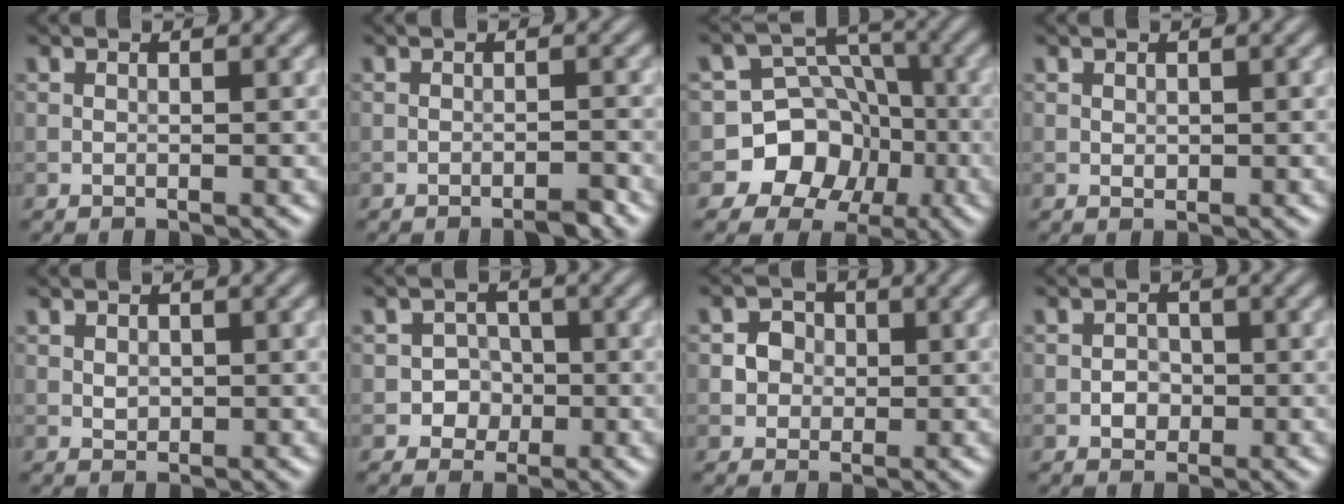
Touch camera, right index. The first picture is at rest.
{"total": 1.5, "force": [-1.2, 0.2, 0.8], "torque": [-0.008, 0.002, -0.019]}
{"total": 9.0, "force": [-3.7, 8.0, 2.0], "torque": [-0.014, 0.004, -0.092]}
{"total": 0.5, "force": [0.2, 0.4, 0.2], "torque": [-0.004, -0.002, 0.005]}
{"total": 0.9, "force": [0.3, 0.7, 0.5], "torque": [-0.009, -0.002, 0.007]}
{"total": 2.4, "force": [-0.6, 2.2, 0.6], "torque": [0.011, 0.002, -0.020]}
{"total": 2.3, "force": [0.0, 2.2, 0.8], "torque": [-0.001, -0.003, -0.004]}
{"total": 1.6, "force": [-0.5, 1.4, 0.7], "torque": [-0.005, 0.001, -0.011]}